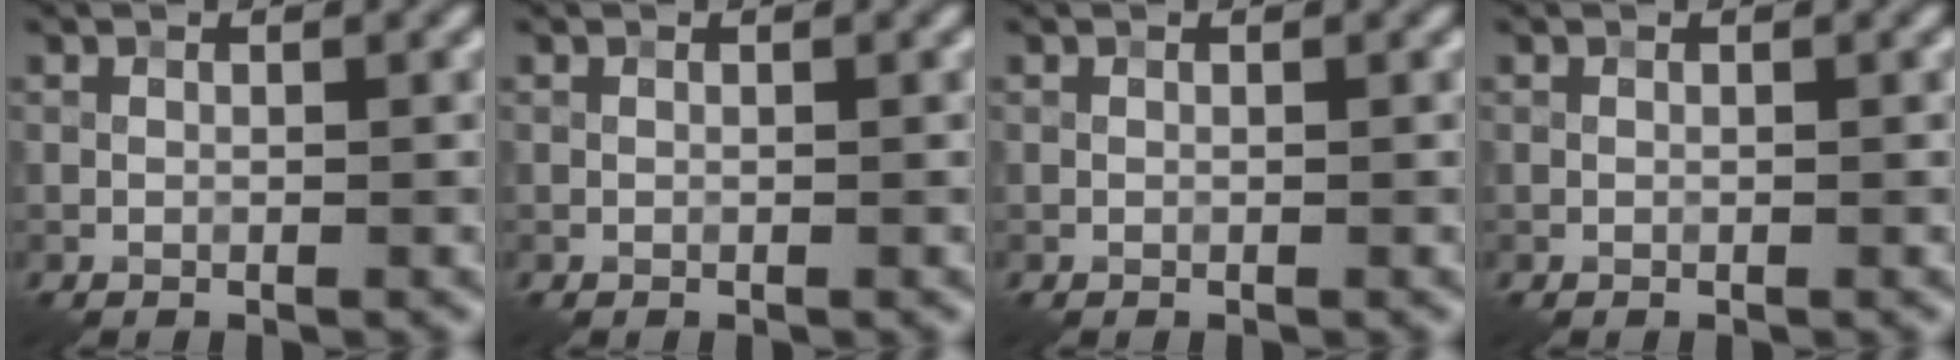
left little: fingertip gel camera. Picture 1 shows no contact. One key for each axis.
{"total": 0.0}
{"total": 0.0}
{"total": 0.0}